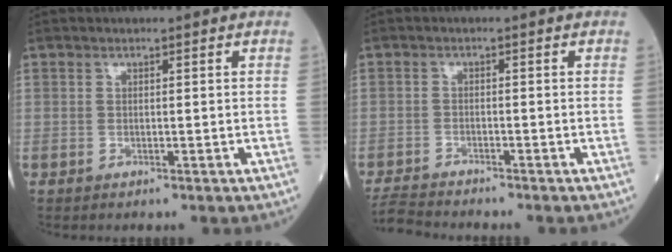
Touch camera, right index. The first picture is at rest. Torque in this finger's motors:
{"motor_torque": [-0.42, -0.17, -0.04, -0.01]}